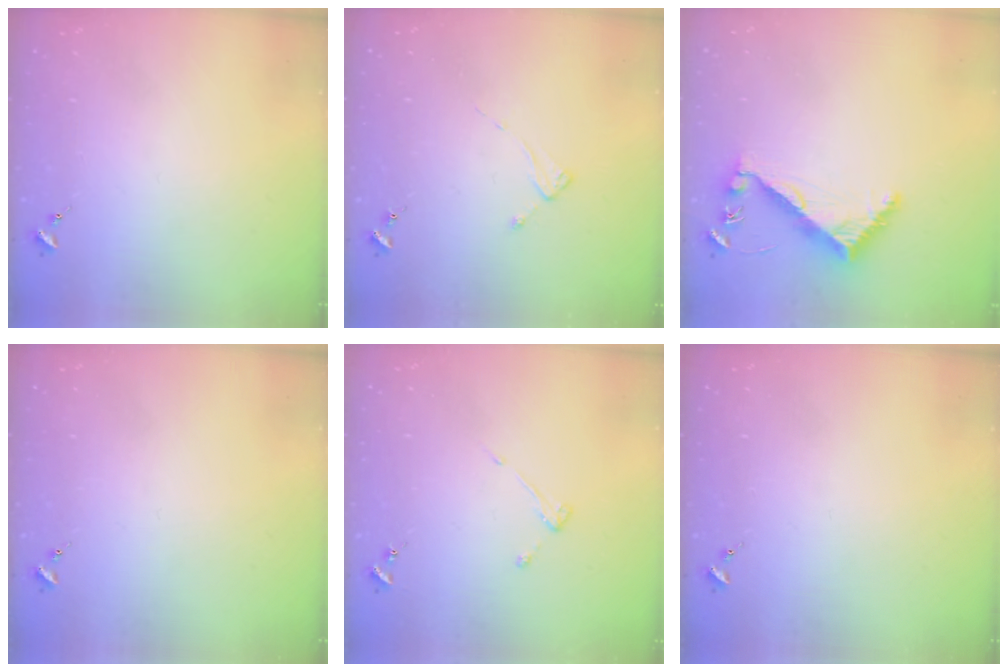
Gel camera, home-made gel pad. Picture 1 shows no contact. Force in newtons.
{"total": 2.0, "press": 2.0, "slide": 0.3}
{"total": 7.5, "press": 7.4, "slide": 0.6}
{"total": 0.0}
{"total": 3.0, "press": 3.0, "slide": 0.4}
{"total": 0.0}